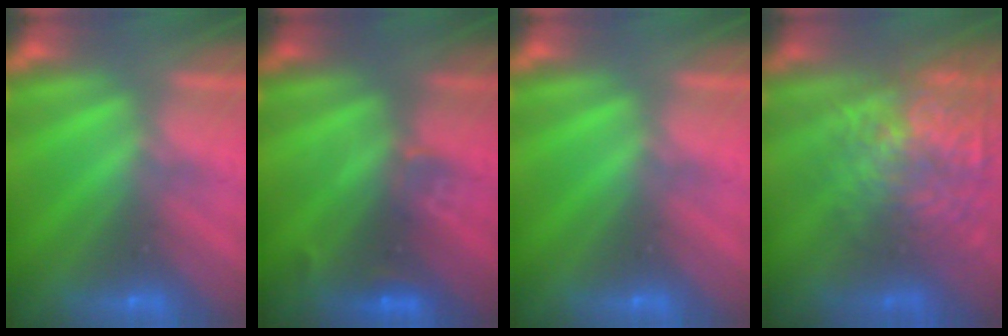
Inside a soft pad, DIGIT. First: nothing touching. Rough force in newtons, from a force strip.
{"total": 3.5}
{"total": 0.0}
{"total": 14.6}